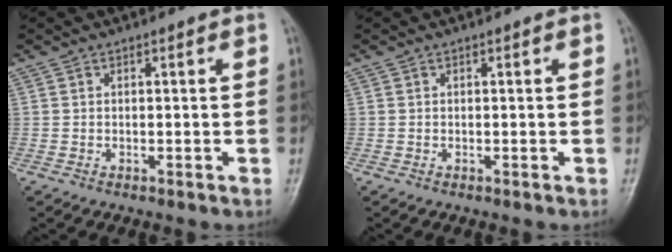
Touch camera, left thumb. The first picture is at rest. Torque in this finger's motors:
{"motor_torque": [-0.01, 0.00, 0.03, -0.07, 0.00]}